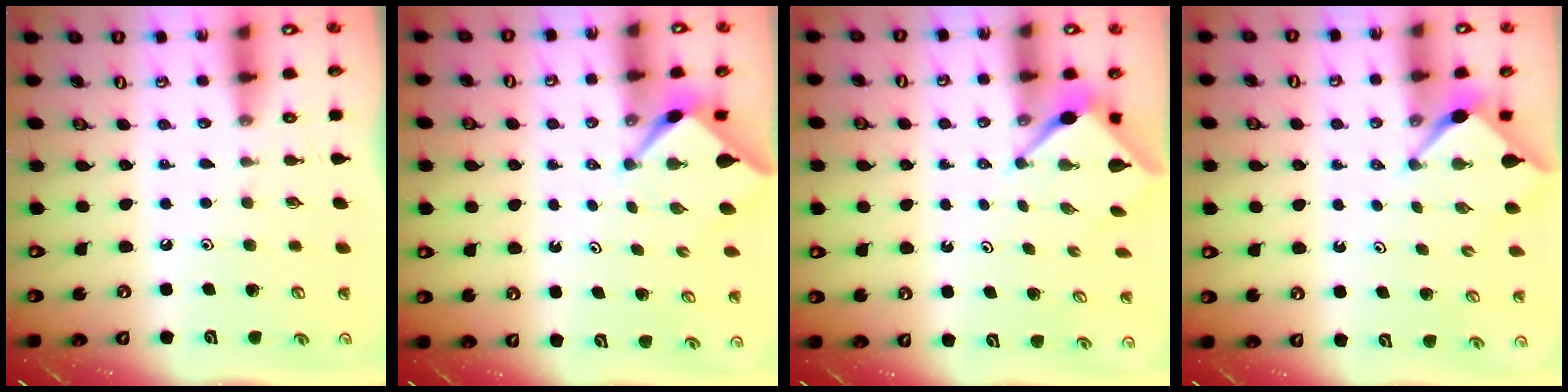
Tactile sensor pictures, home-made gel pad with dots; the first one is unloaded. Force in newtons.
{"total": 2.6, "press": 2.5, "slide": 0.4}
{"total": 2.9, "press": 2.9, "slide": 0.3}
{"total": 2.6, "press": 2.6, "slide": 0.3}